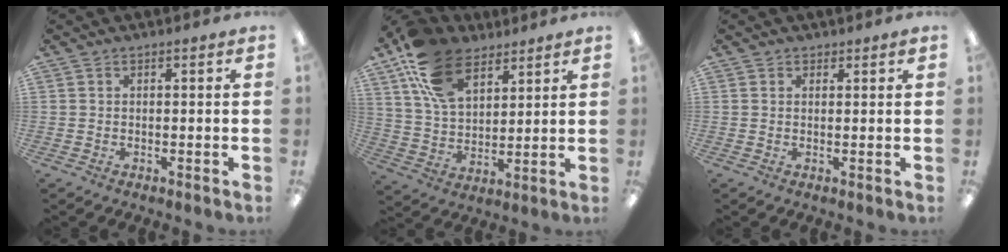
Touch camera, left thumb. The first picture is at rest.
{"total": 16.9, "force": [9.8, 10.0, 9.5], "torque": [-0.189, -0.028, 0.185]}
{"total": 1.0, "force": [0.9, 0.4, 0.1], "torque": [0.005, -0.004, 0.016]}